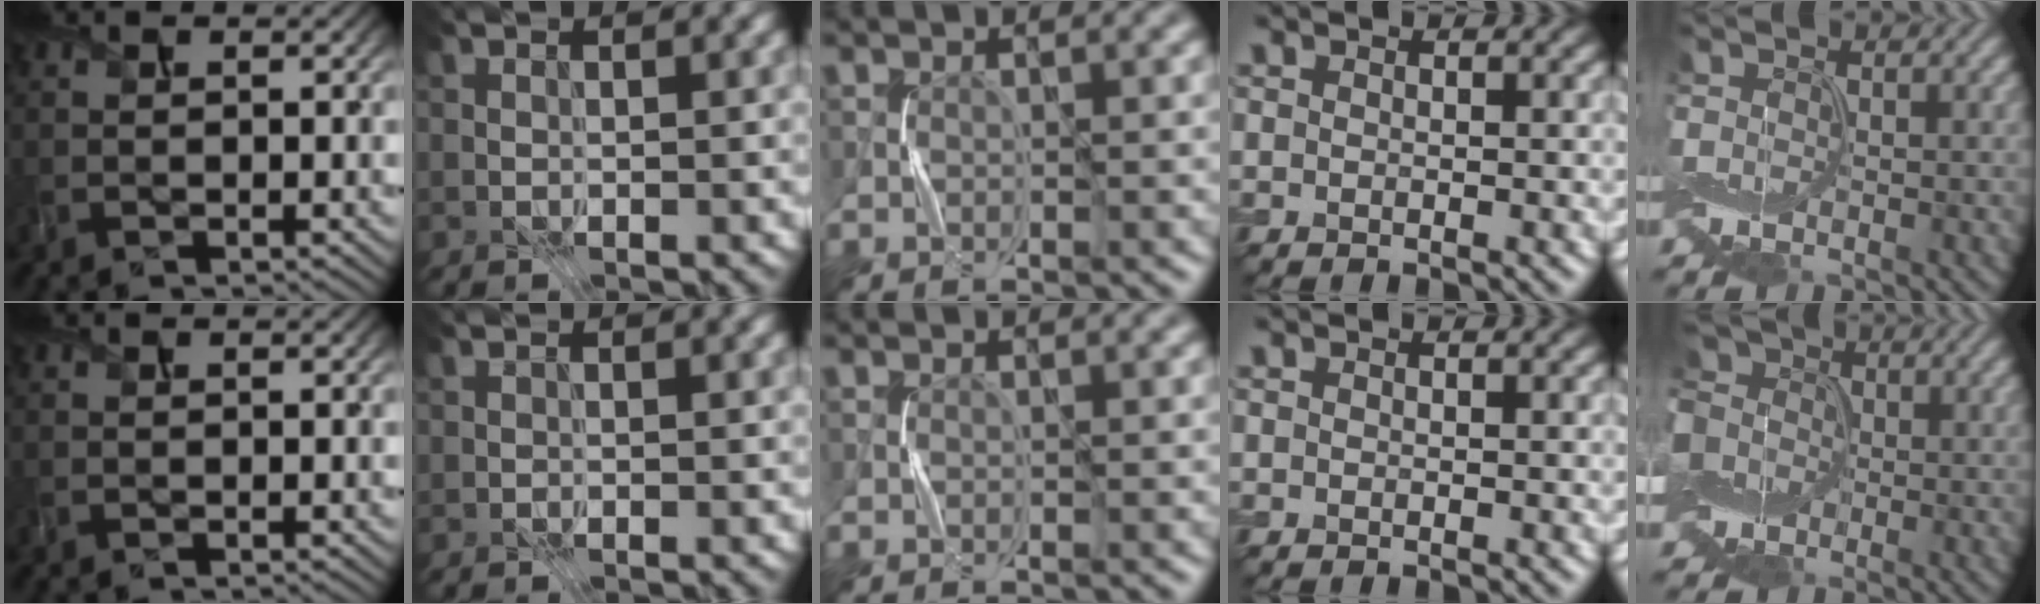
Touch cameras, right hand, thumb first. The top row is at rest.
{"little": {"total": 9.9, "force": [-0.6, 8.6, 4.7], "torque": [-0.114, 0.020, -0.063]}}